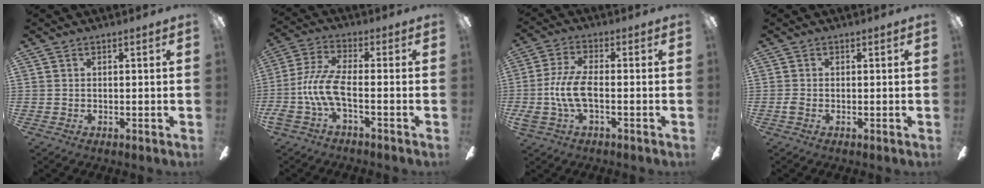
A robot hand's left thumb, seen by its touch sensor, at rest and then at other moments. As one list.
[{"total": 10.2, "force": [-2.4, 4.3, 9.0], "torque": [-0.213, -0.011, -0.050]}, {"total": 9.8, "force": [-1.7, 4.5, 8.5], "torque": [-0.188, 0.000, -0.033]}, {"total": 1.3, "force": [-0.4, 0.9, 0.8], "torque": [-0.014, 0.002, -0.007]}]